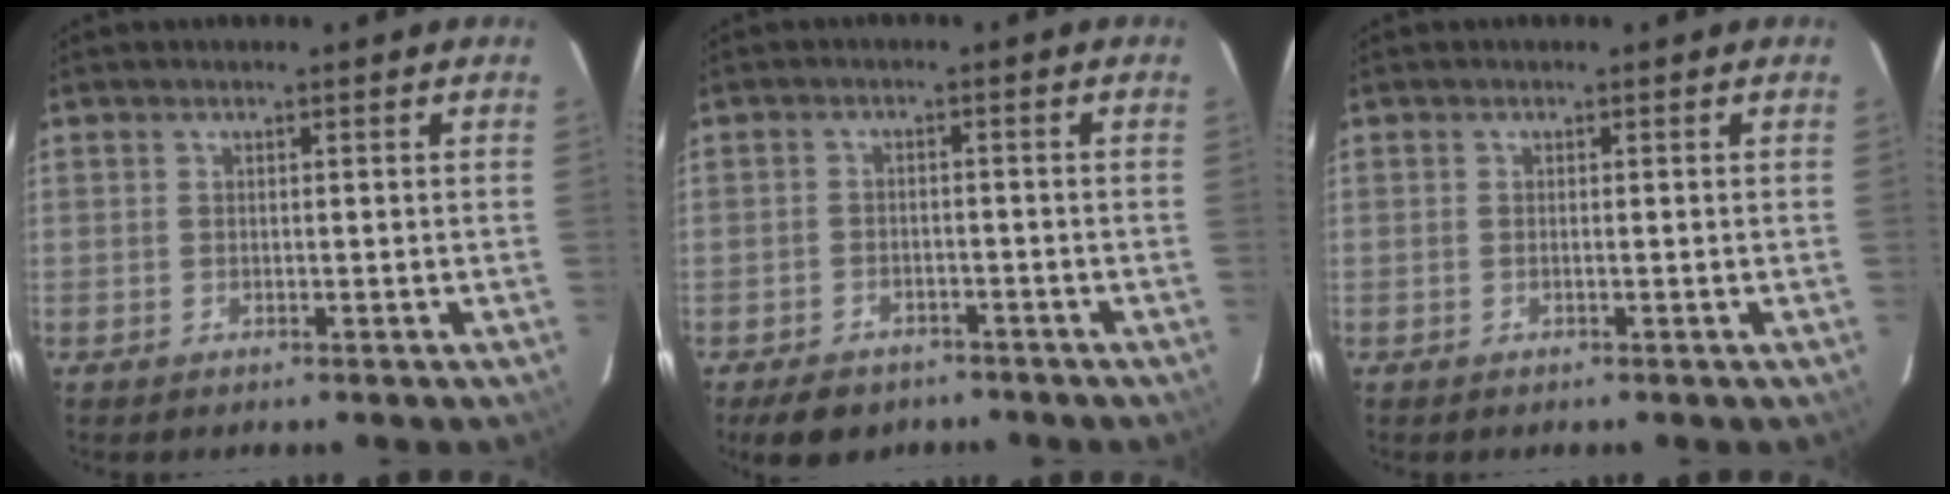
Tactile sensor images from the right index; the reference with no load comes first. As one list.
[{"total": 6.9, "force": [-5.1, 3.9, 2.4], "torque": [-0.061, 0.005, -0.069]}, {"total": 0.0}]